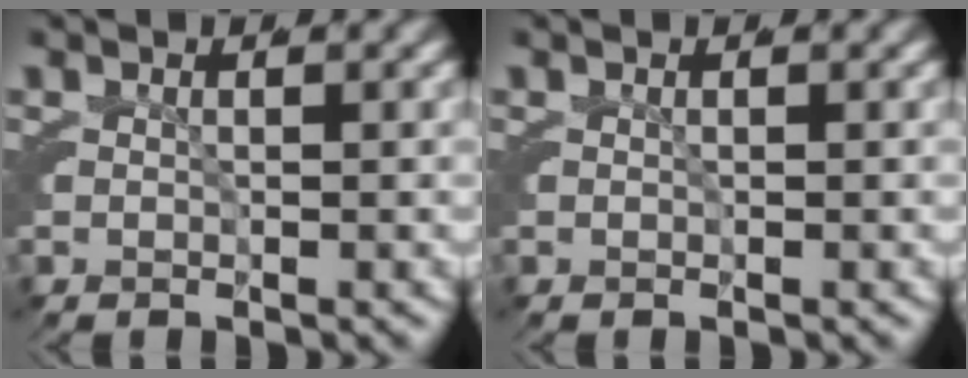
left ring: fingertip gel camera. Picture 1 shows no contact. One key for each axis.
{"total": 0.0}